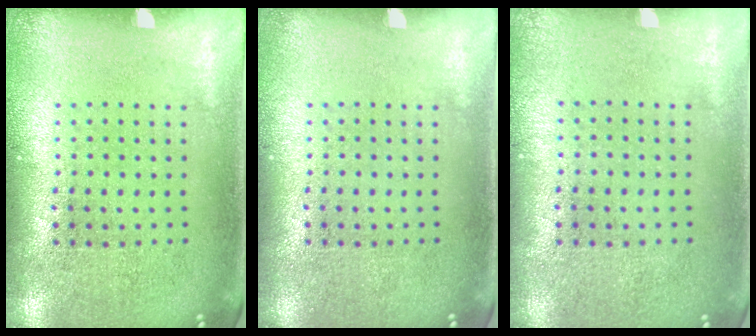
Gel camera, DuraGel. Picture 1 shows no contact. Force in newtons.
{"total": 0.0}
{"total": 0.0}